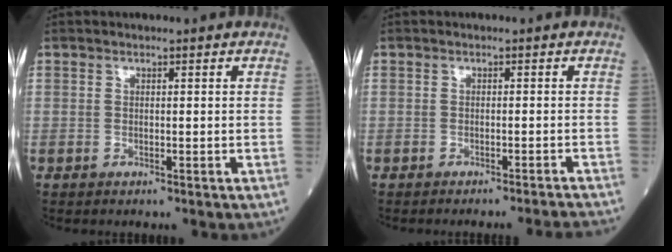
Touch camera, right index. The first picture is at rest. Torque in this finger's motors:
{"motor_torque": [0.00, -0.12, -0.01, 0.02]}